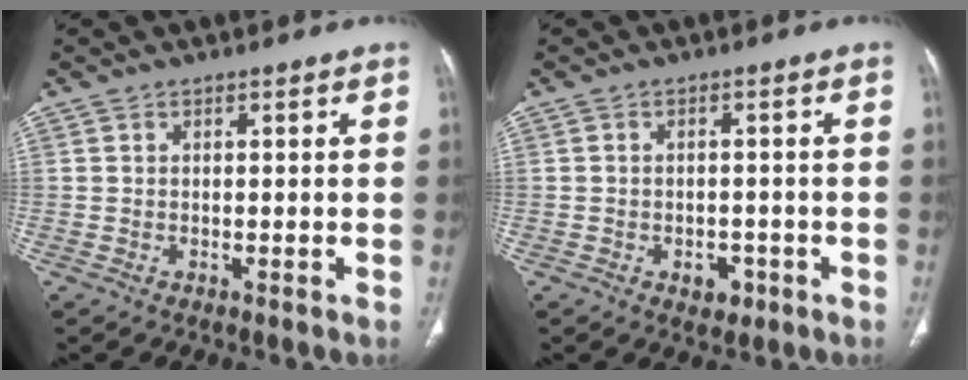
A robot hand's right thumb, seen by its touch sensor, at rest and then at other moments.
{"total": 3.3, "force": [-1.5, 2.3, 1.8], "torque": [-0.011, 0.006, -0.015]}